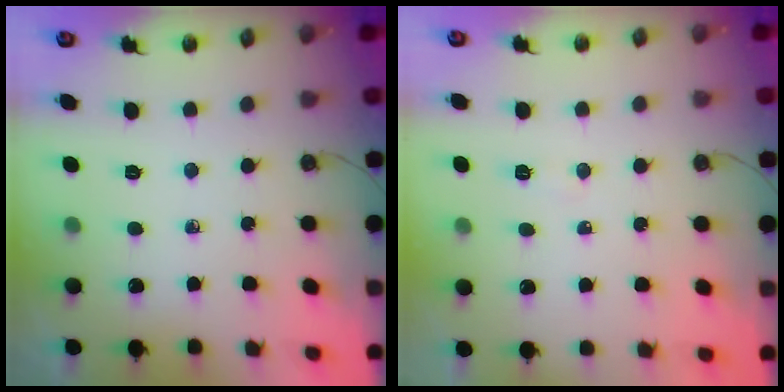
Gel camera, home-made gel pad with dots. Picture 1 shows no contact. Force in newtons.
{"total": 3.4, "press": 3.4, "slide": 0.4}